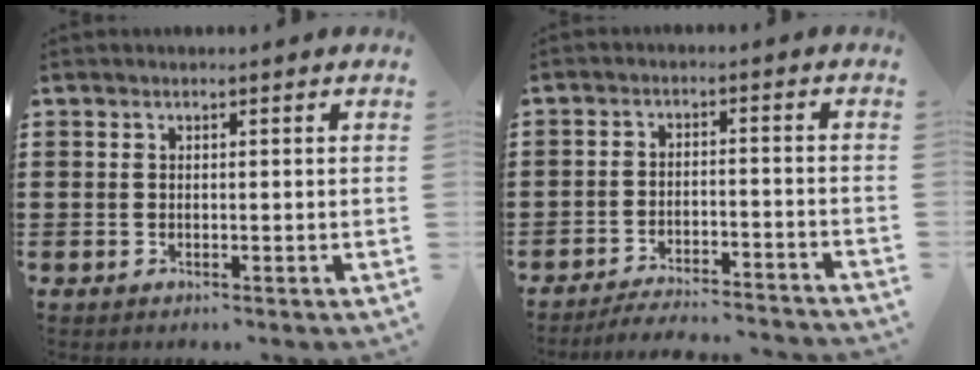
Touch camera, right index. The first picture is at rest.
{"total": 4.2, "force": [-4.1, -0.2, 0.8], "torque": [-0.016, -0.003, -0.082]}